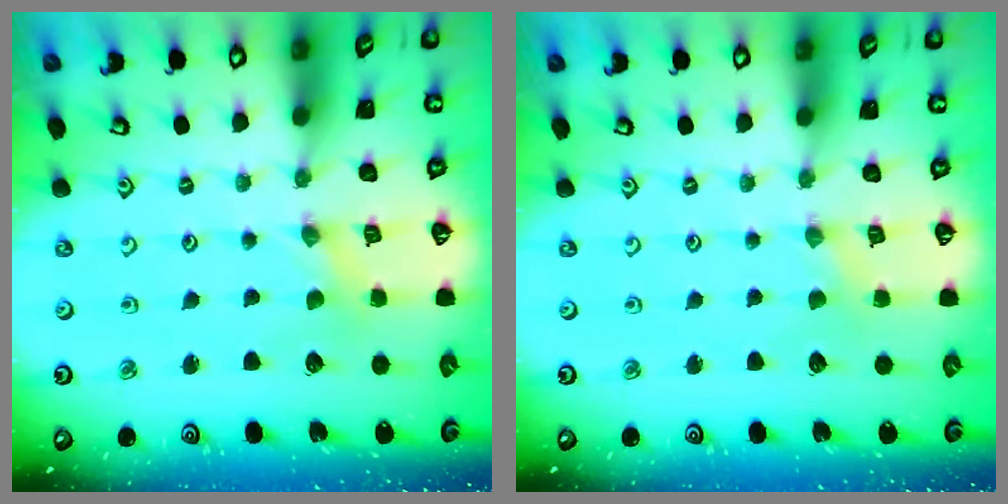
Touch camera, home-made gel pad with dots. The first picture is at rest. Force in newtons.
{"total": 0.5, "press": 0.5, "slide": 0.2}